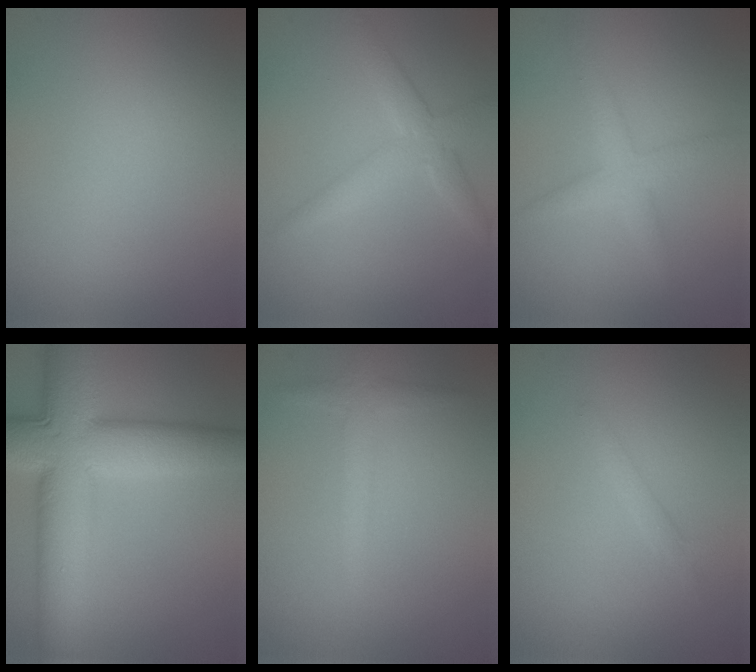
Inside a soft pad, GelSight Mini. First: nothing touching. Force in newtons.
{"total": 3.0, "press": 3.0, "slide": 0.3}
{"total": 2.5, "press": 2.5, "slide": 0.0}
{"total": 11.5, "press": 11.5, "slide": 0.4}
{"total": 1.8, "press": 1.8, "slide": 0.1}
{"total": 1.0, "press": 1.0, "slide": 0.0}